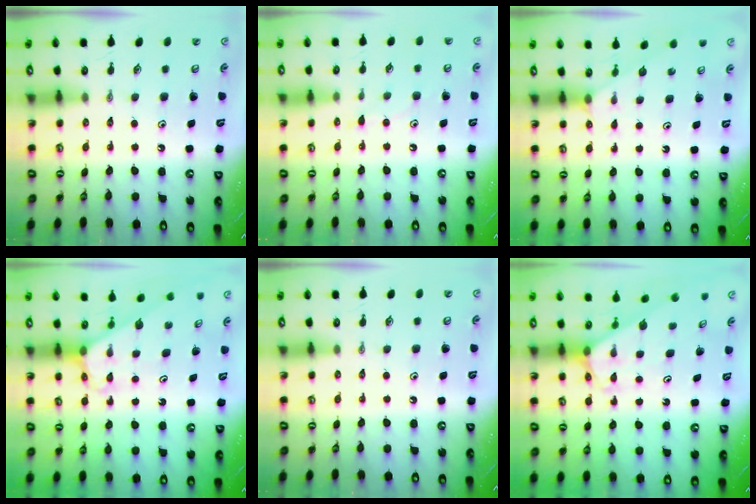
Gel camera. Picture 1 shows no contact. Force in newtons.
{"total": 6.2, "press": 6.2, "slide": 0.7}
{"total": 2.1, "press": 2.0, "slide": 0.3}
{"total": 3.2, "press": 3.2, "slide": 0.2}
{"total": 0.0}
{"total": 2.6, "press": 2.6, "slide": 0.1}